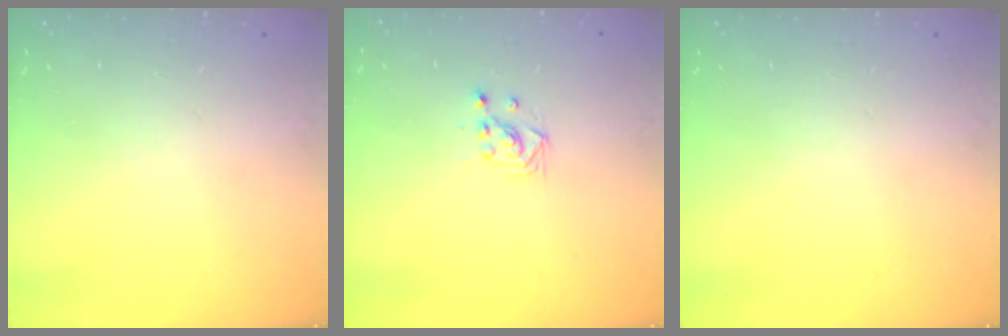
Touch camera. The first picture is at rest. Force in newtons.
{"total": 3.0, "press": 3.0, "slide": 0.4}
{"total": 0.0}